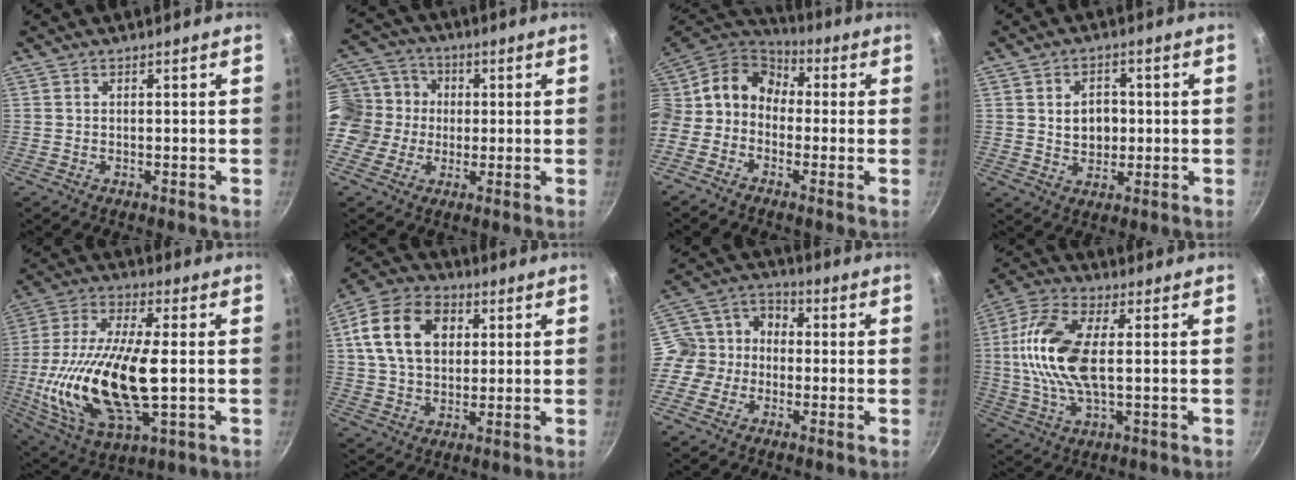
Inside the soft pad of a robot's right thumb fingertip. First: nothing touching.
{"total": 13.6, "force": [0.1, 12.2, 5.9], "torque": [-0.095, 0.027, -0.010]}
{"total": 15.1, "force": [0.3, 12.7, 8.2], "torque": [-0.159, 0.051, -0.022]}
{"total": 6.6, "force": [0.6, 5.1, 4.1], "torque": [-0.039, 0.001, 0.011]}
{"total": 23.3, "force": [-2.1, 9.4, 21.2], "torque": [-0.430, 0.002, -0.036]}
{"total": 15.4, "force": [4.0, 11.0, 10.0], "torque": [-0.160, 0.008, 0.057]}
{"total": 8.9, "force": [-1.5, 7.9, 3.8], "torque": [-0.039, 0.032, -0.053]}
{"total": 14.7, "force": [1.2, 6.8, 12.9], "torque": [-0.262, 0.014, 0.013]}